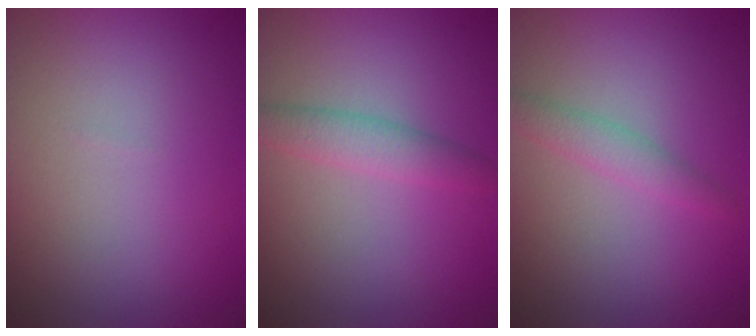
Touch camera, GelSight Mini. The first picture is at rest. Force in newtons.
{"total": 2.3, "press": 2.3, "slide": 0.1}
{"total": 1.7, "press": 1.7, "slide": 0.1}